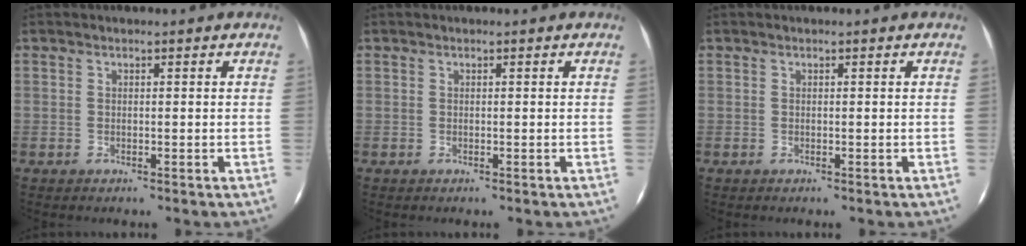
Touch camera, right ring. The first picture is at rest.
{"total": 0.0}
{"total": 0.0}